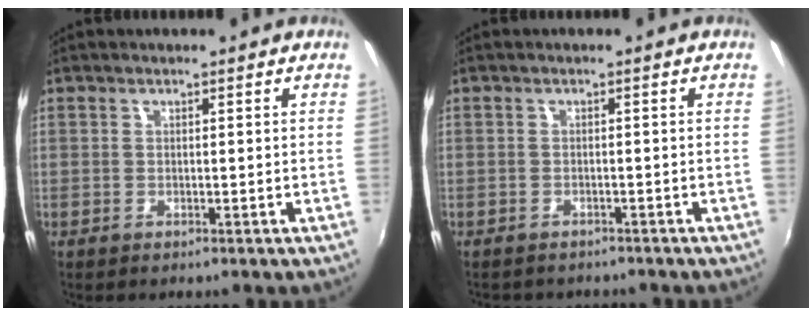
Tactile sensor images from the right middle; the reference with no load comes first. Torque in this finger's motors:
{"motor_torque": [0.03, -0.19, -0.03, 0.00]}